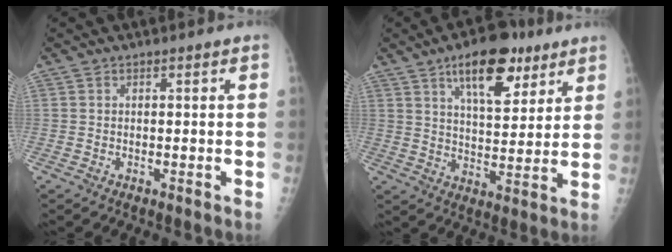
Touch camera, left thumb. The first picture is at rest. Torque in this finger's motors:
{"motor_torque": [1.41, 1.30, 1.17, -0.51, 0.22]}